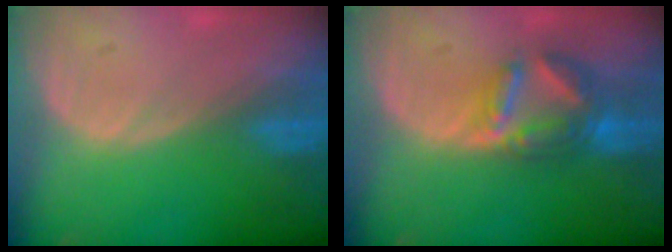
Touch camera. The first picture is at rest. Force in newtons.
{"total": 7.1, "press": 6.2, "slide": 3.6}